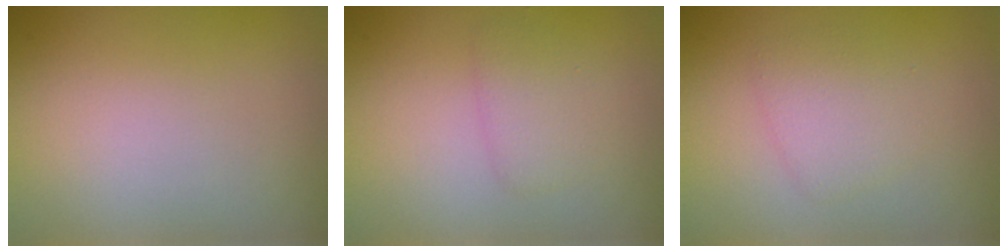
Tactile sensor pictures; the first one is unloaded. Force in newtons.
{"total": 2.1, "press": 2.1, "slide": 0.1}
{"total": 2.4, "press": 2.4, "slide": 0.3}